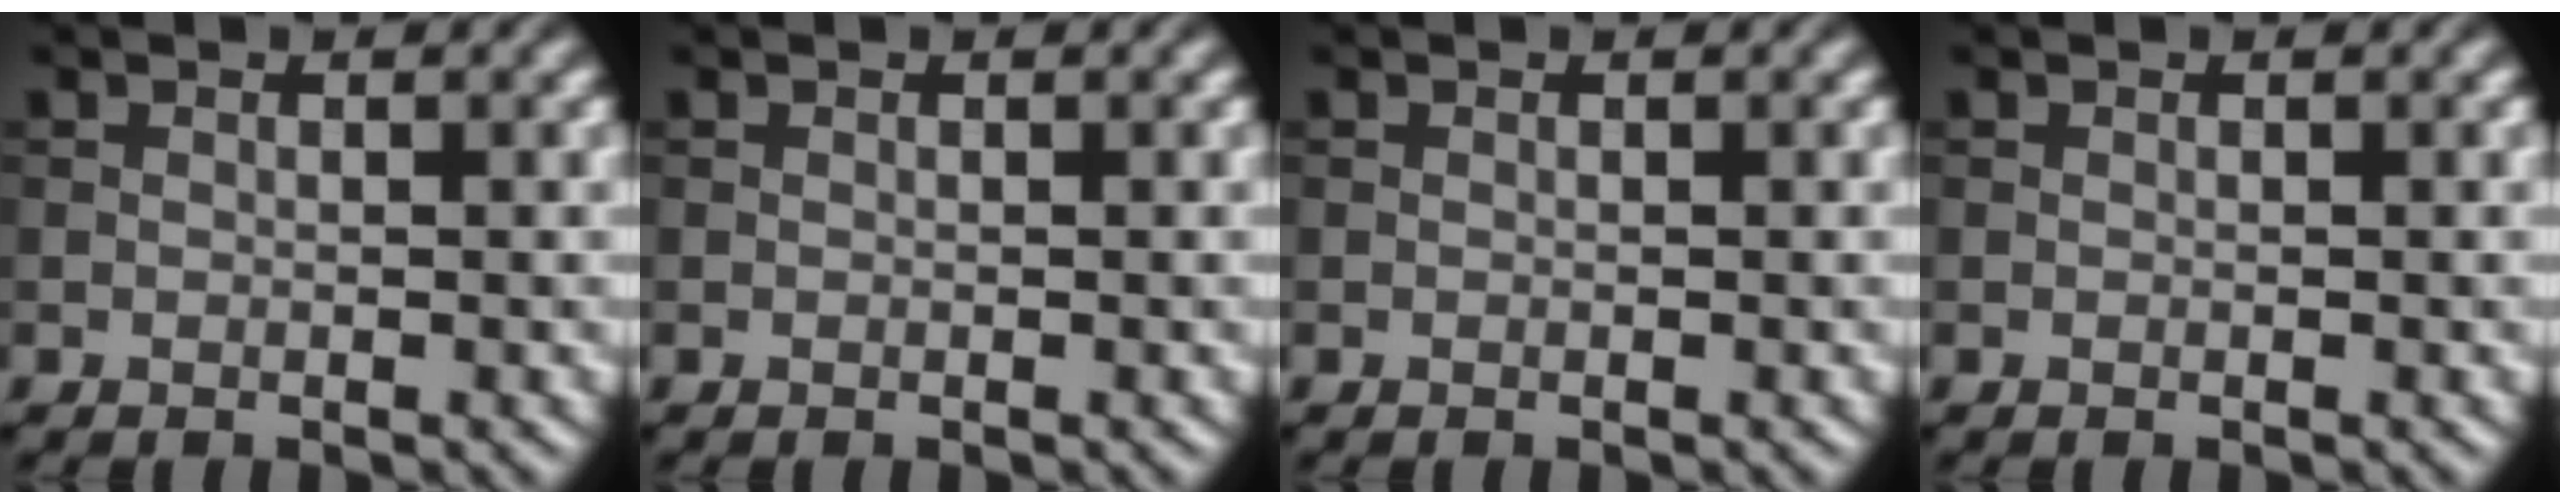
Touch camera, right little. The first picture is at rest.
{"total": 0.0}
{"total": 0.0}
{"total": 0.0}